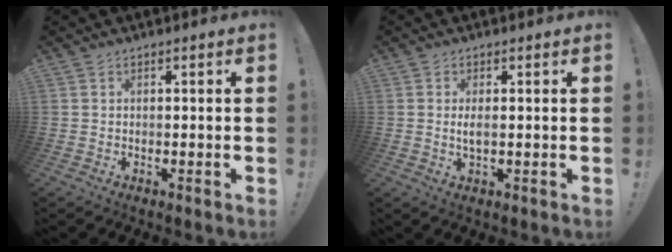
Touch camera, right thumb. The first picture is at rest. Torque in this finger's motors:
{"motor_torque": [-0.23, 0.13, -0.03, 0.05, 0.03]}